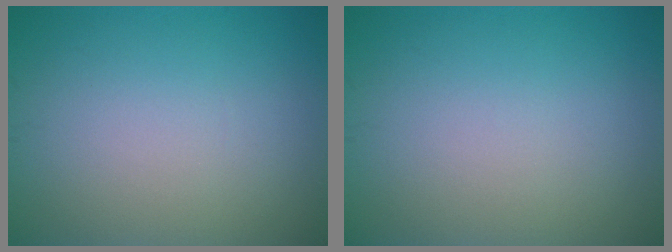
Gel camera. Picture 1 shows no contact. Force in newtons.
{"total": 0.0}